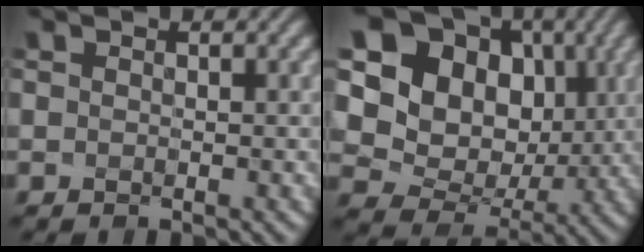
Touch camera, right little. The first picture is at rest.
{"total": 15.5, "force": [3.9, 13.3, 7.0], "torque": [-0.162, 0.025, 0.063]}